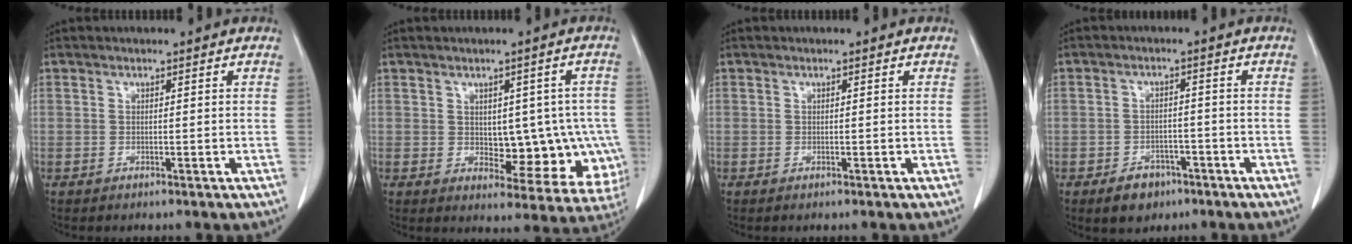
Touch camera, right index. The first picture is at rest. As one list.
[{"total": 14.0, "force": [-1.8, 8.2, 11.3], "torque": [-0.129, 0.023, -0.001]}, {"total": 0.5, "force": [-0.2, 0.3, 0.4], "torque": [-0.011, -0.001, -0.003]}, {"total": 5.4, "force": [-3.3, 3.7, 2.1], "torque": [-0.034, 0.005, -0.044]}]